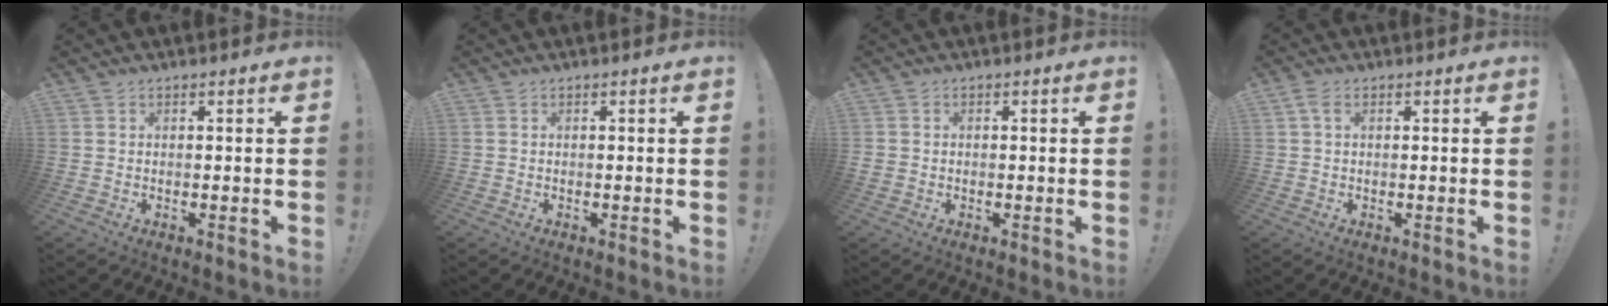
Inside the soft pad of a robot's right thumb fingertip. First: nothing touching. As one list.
[{"total": 0.0}, {"total": 1.3, "force": [-0.1, 1.3, 0.4], "torque": [-0.006, 0.004, -0.002]}, {"total": 2.6, "force": [0.9, 1.4, 2.0], "torque": [-0.033, 0.002, 0.014]}]